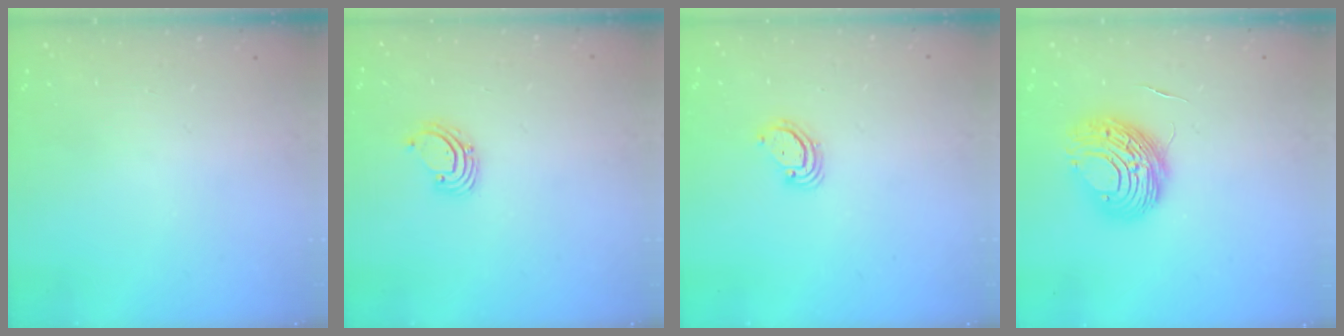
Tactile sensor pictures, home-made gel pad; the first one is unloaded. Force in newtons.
{"total": 2.3, "press": 2.3, "slide": 0.2}
{"total": 2.9, "press": 2.9, "slide": 0.2}
{"total": 9.7, "press": 9.6, "slide": 1.3}